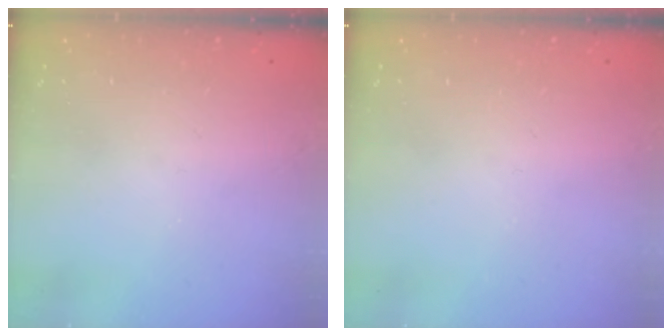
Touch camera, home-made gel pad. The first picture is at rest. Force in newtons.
{"total": 0.0}